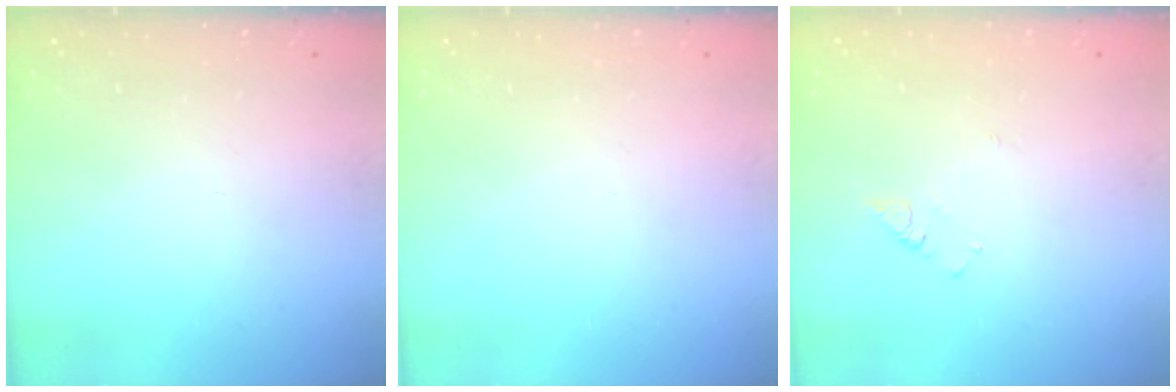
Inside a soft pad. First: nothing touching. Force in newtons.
{"total": 0.0}
{"total": 3.1, "press": 3.1, "slide": 0.5}